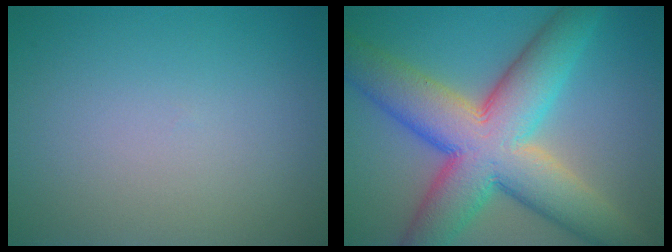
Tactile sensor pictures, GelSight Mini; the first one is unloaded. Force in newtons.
{"total": 12.9, "press": 12.9, "slide": 0.5}